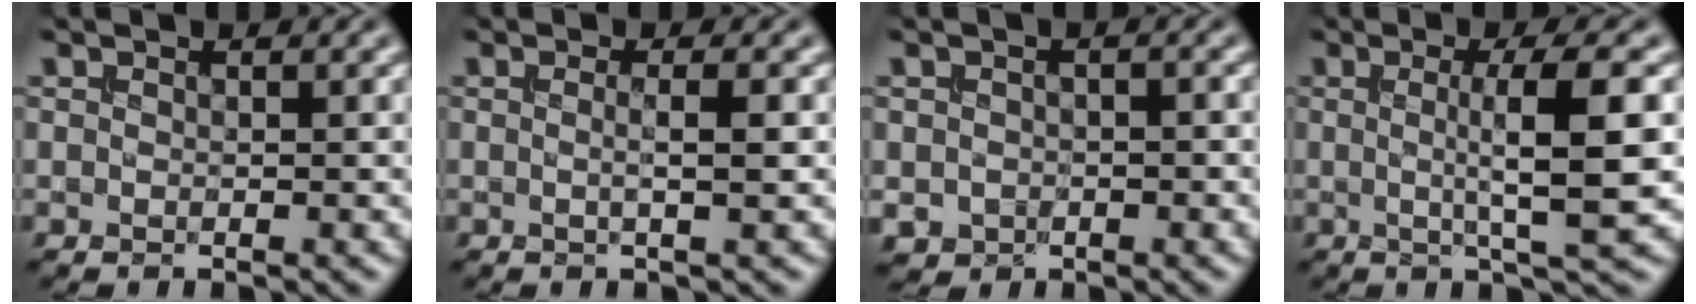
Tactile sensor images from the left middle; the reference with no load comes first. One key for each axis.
{"total": 2.1, "fx": -0.2, "fy": 0.5, "fz": 2.0, "tx": -0.029, "ty": 0.002, "tz": -0.005}
{"total": 1.8, "fx": -0.8, "fy": 1.5, "fz": 0.8, "tx": -0.013, "ty": -0.006, "tz": -0.006}
{"total": 6.4, "fx": 0.1, "fy": 1.2, "fz": 6.3, "tx": -0.090, "ty": 0.003, "tz": 0.001}